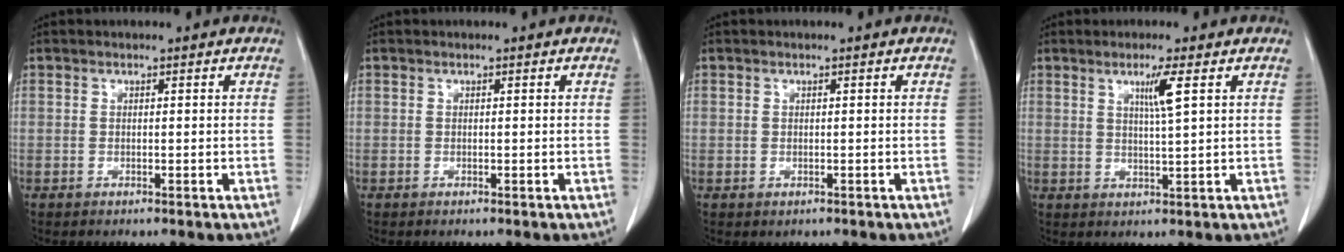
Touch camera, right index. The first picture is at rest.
{"total": 0.0}
{"total": 0.6, "force": [-0.1, 0.6, 0.1], "torque": [-0.002, 0.003, 0.001]}
{"total": 3.9, "force": [1.6, -0.7, 3.4], "torque": [-0.065, -0.007, 0.030]}